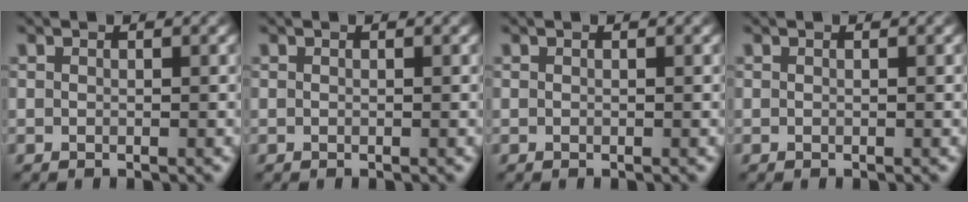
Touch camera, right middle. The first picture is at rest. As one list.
[{"total": 0.0}, {"total": 0.0}, {"total": 0.0}]